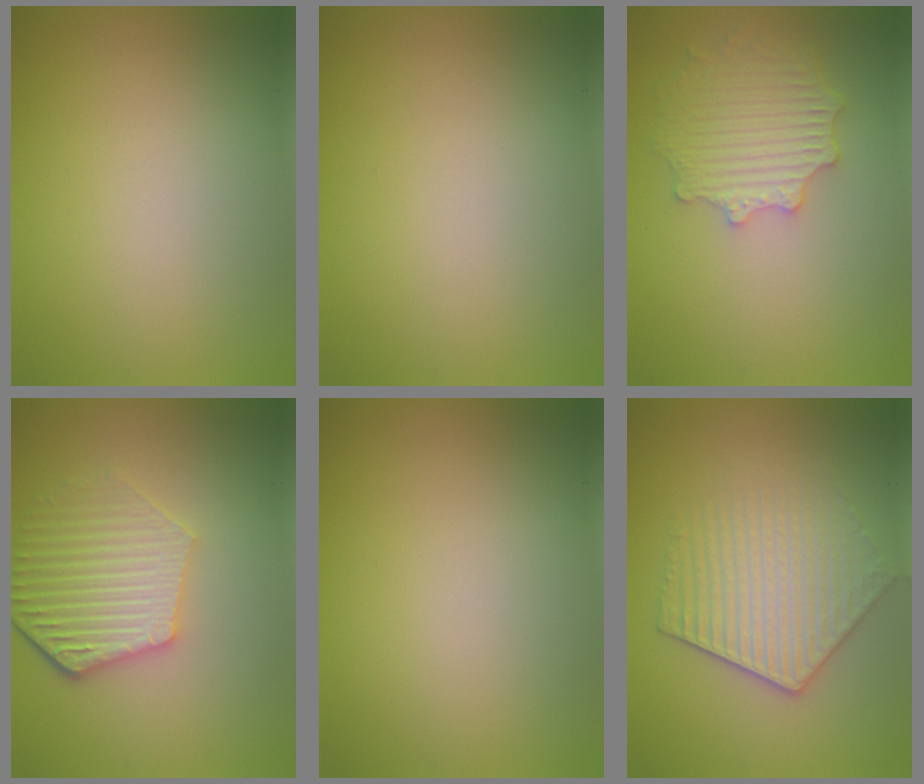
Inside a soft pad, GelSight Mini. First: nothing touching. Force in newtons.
{"total": 0.0}
{"total": 4.2, "press": 3.5, "slide": 2.3}
{"total": 5.4, "press": 4.2, "slide": 3.4}
{"total": 0.0}
{"total": 4.5, "press": 3.9, "slide": 2.4}